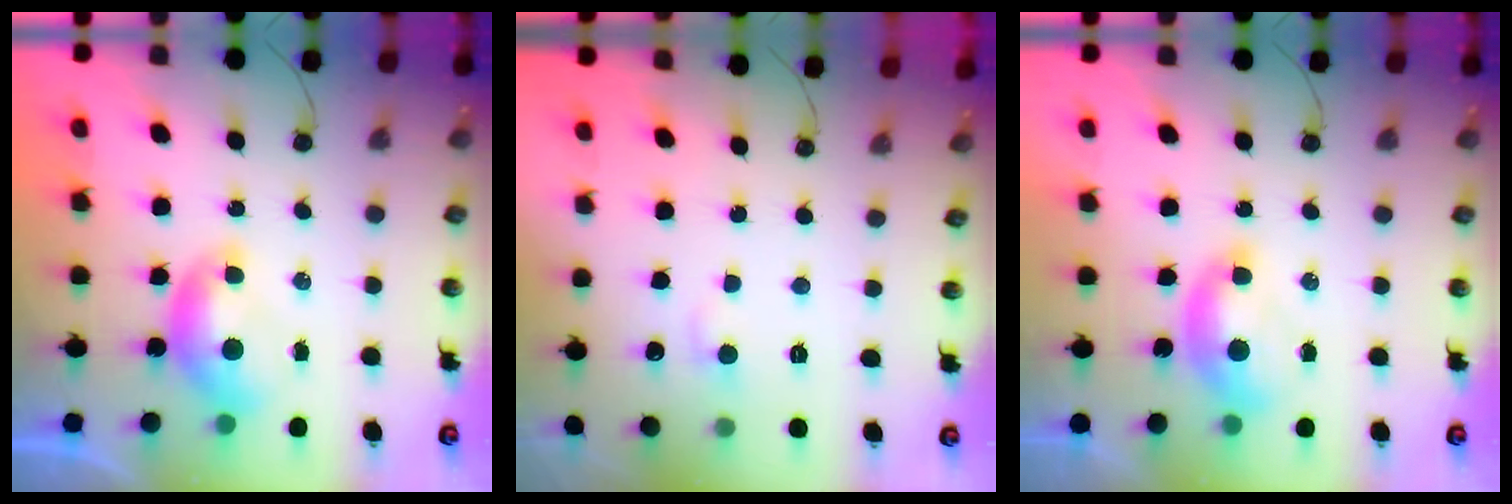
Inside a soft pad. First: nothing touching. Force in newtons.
{"total": 1.3, "press": 1.2, "slide": 0.5}
{"total": 1.5, "press": 1.4, "slide": 0.6}